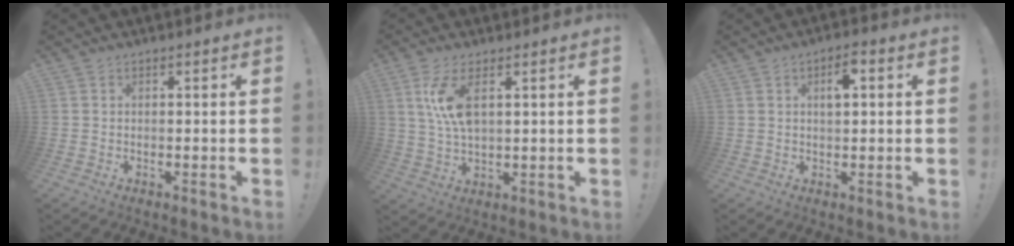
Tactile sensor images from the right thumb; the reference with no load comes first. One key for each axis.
{"total": 8.8, "fx": 2.8, "fy": 3.4, "fz": 7.6, "tx": -0.144, "ty": -0.011, "tz": 0.046}
{"total": 4.2, "fx": 1.2, "fy": 1.8, "fz": 3.6, "tx": -0.044, "ty": -0.004, "tz": 0.011}